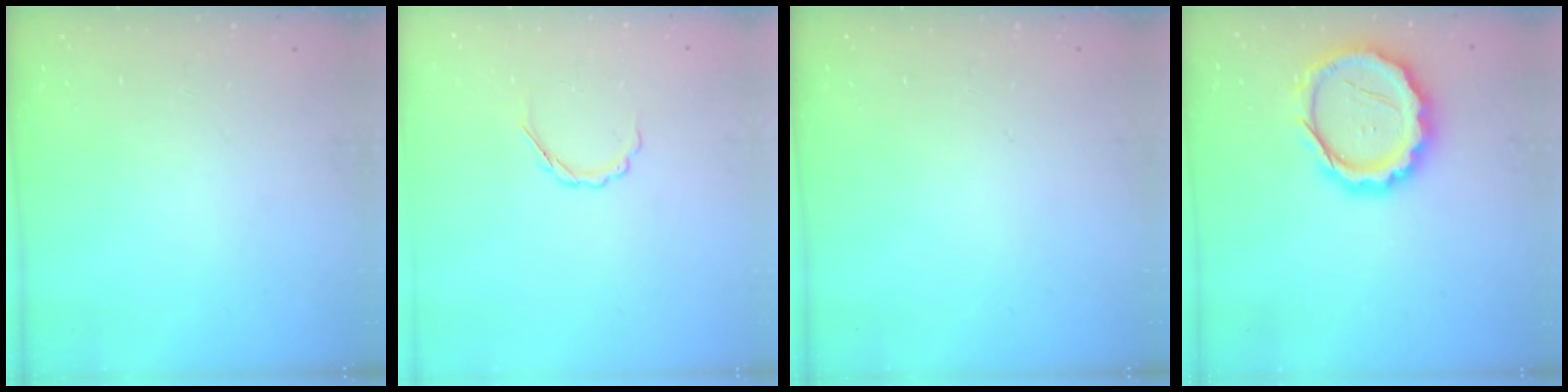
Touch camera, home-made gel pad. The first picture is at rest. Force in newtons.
{"total": 3.2, "press": 3.1, "slide": 0.8}
{"total": 0.0}
{"total": 16.6, "press": 16.3, "slide": 3.3}